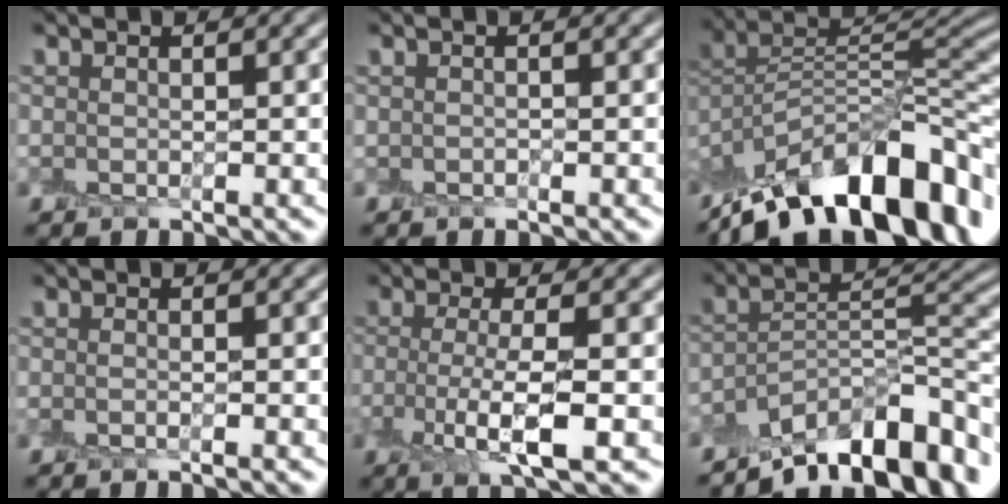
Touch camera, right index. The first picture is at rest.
{"total": 0.0}
{"total": 14.3, "force": [-8.9, 5.6, 9.7], "torque": [-0.163, 0.031, -0.160]}
{"total": 1.1, "force": [-0.3, 0.3, 1.0], "torque": [-0.007, -0.006, -0.015]}
{"total": 4.5, "force": [-0.8, 0.9, 4.3], "torque": [-0.084, -0.006, -0.017]}
{"total": 11.6, "force": [-8.0, 3.8, 7.4], "torque": [-0.104, 0.008, -0.144]}